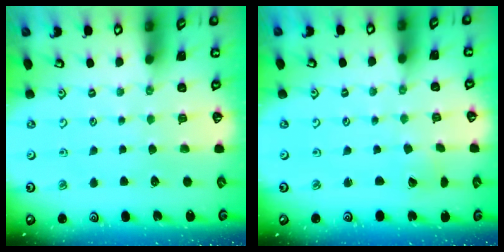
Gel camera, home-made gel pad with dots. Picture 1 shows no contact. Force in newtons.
{"total": 1.6, "press": 1.6, "slide": 0.1}